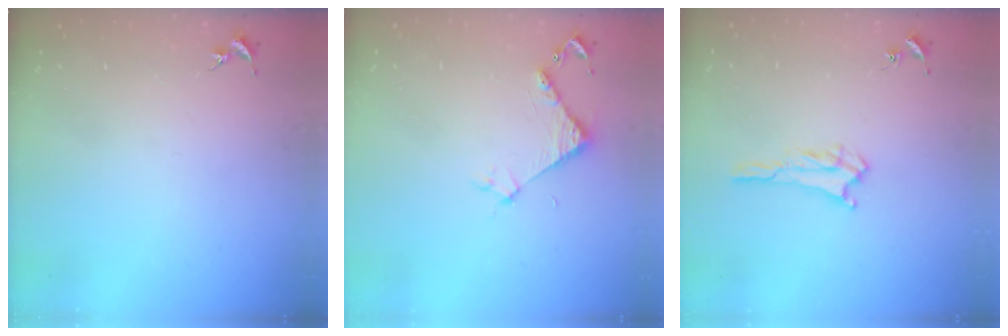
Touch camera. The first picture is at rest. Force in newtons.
{"total": 3.8, "press": 3.8, "slide": 0.3}
{"total": 1.7, "press": 1.7, "slide": 0.2}